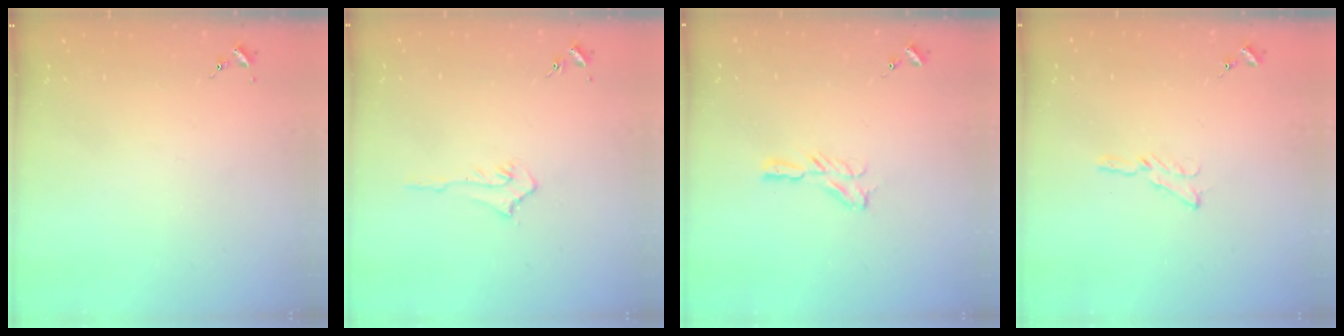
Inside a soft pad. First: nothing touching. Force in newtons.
{"total": 4.1, "press": 4.0, "slide": 0.6}
{"total": 6.4, "press": 6.4, "slide": 0.4}
{"total": 4.8, "press": 4.8, "slide": 0.4}